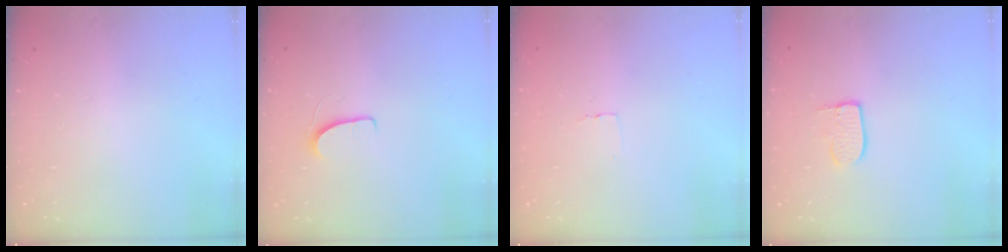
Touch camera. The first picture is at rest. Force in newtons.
{"total": 5.1, "press": 5.0, "slide": 0.5}
{"total": 2.3, "press": 2.3, "slide": 0.1}
{"total": 6.8, "press": 6.8, "slide": 0.1}